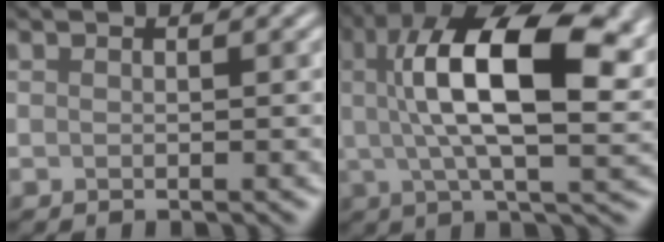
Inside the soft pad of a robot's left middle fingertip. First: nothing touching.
{"total": 12.3, "force": [2.5, 3.8, 11.4], "torque": [-0.224, -0.011, 0.075]}